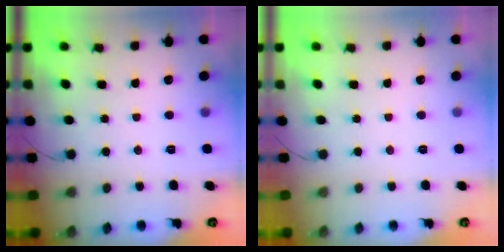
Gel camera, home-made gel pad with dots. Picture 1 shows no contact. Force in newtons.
{"total": 0.0}